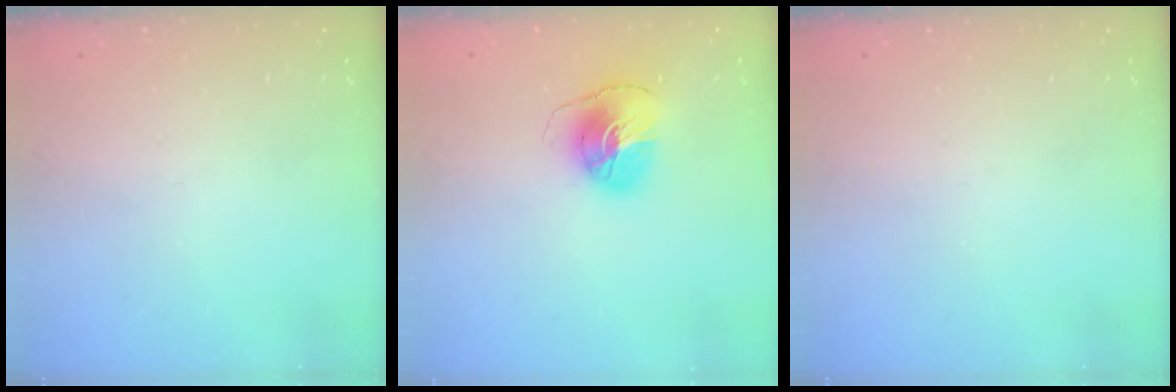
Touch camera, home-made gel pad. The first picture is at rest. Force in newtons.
{"total": 8.6, "press": 8.6, "slide": 0.9}
{"total": 0.0}